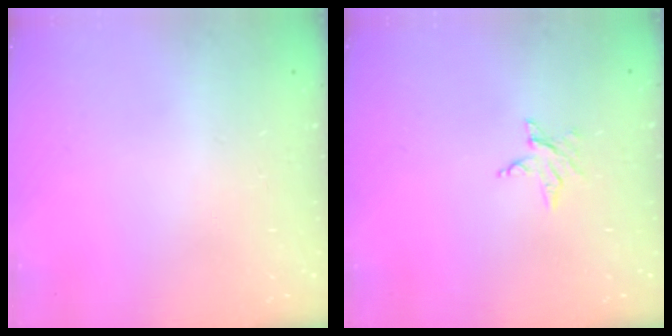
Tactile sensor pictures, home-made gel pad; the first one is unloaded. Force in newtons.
{"total": 2.5, "press": 2.5, "slide": 0.4}